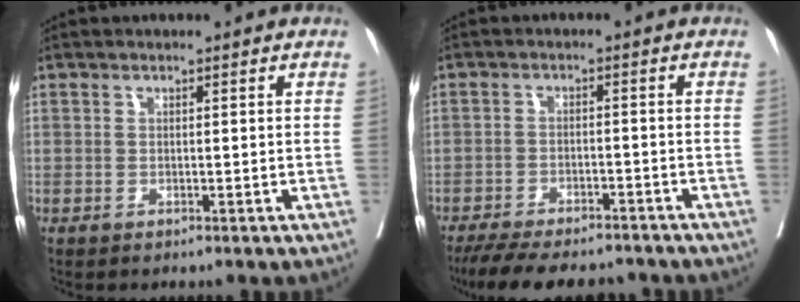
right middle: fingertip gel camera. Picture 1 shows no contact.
{"total": 13.8, "force": [-12.1, 3.7, 5.5], "torque": [-0.106, -0.007, -0.170]}